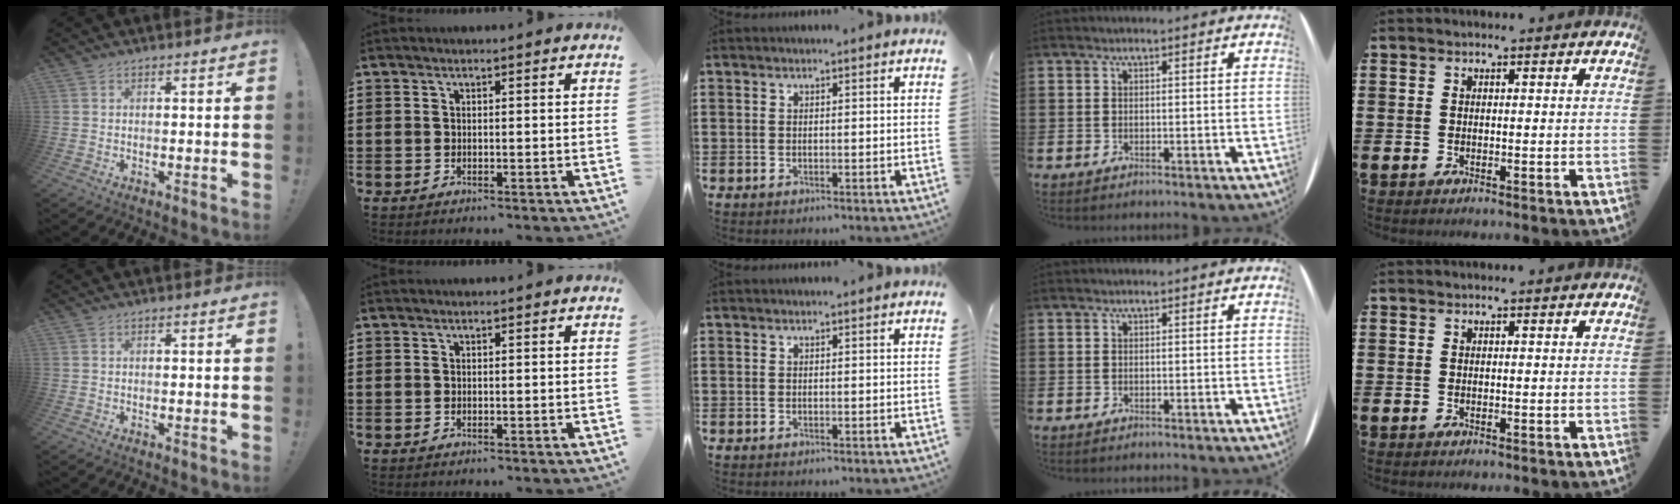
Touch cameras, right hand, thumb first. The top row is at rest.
{}